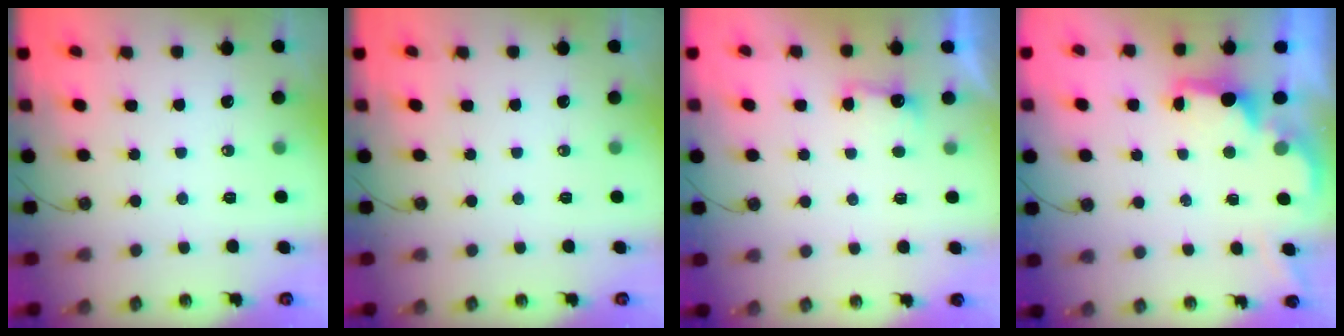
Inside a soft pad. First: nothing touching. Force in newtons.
{"total": 0.0}
{"total": 2.9, "press": 2.7, "slide": 1.0}
{"total": 2.0, "press": 1.9, "slide": 0.8}